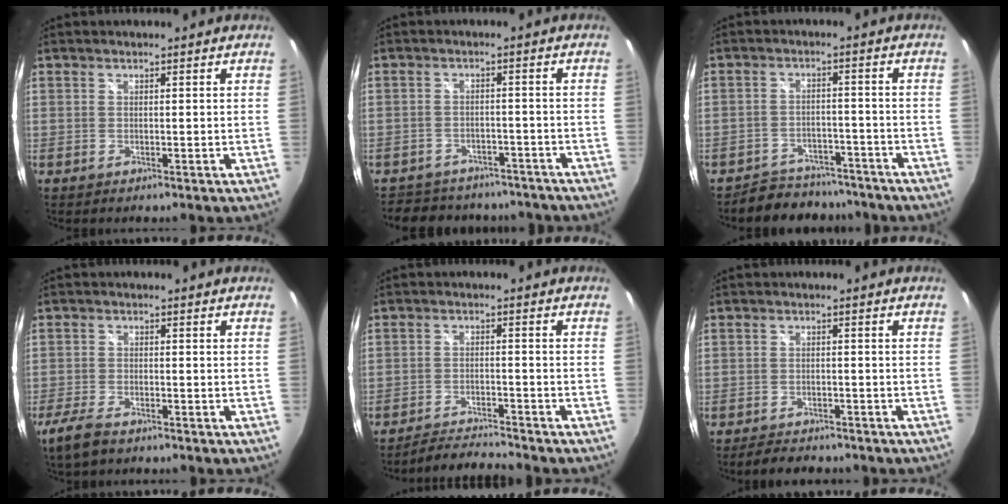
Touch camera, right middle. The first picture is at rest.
{"total": 14.7, "force": [-12.2, 6.8, 4.7], "torque": [-0.105, 0.018, -0.156]}
{"total": 10.4, "force": [-9.3, 4.3, 1.9], "torque": [-0.049, 0.016, -0.122]}
{"total": 5.5, "force": [-4.2, 1.8, 3.2], "torque": [-0.090, -0.012, -0.083]}
{"total": 6.6, "force": [-6.5, -0.4, 1.2], "torque": [-0.047, -0.001, -0.112]}
{"total": 5.2, "force": [-4.5, 2.0, 1.5], "torque": [-0.042, 0.004, -0.066]}